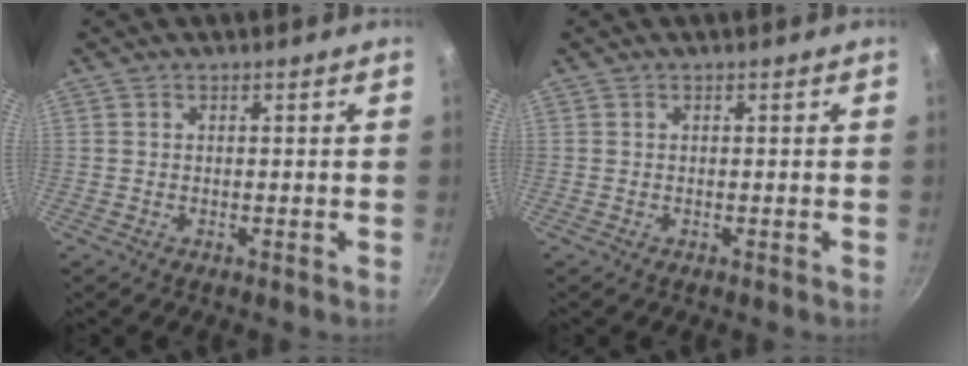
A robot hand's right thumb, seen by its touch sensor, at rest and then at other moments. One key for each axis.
{"total": 0.0}